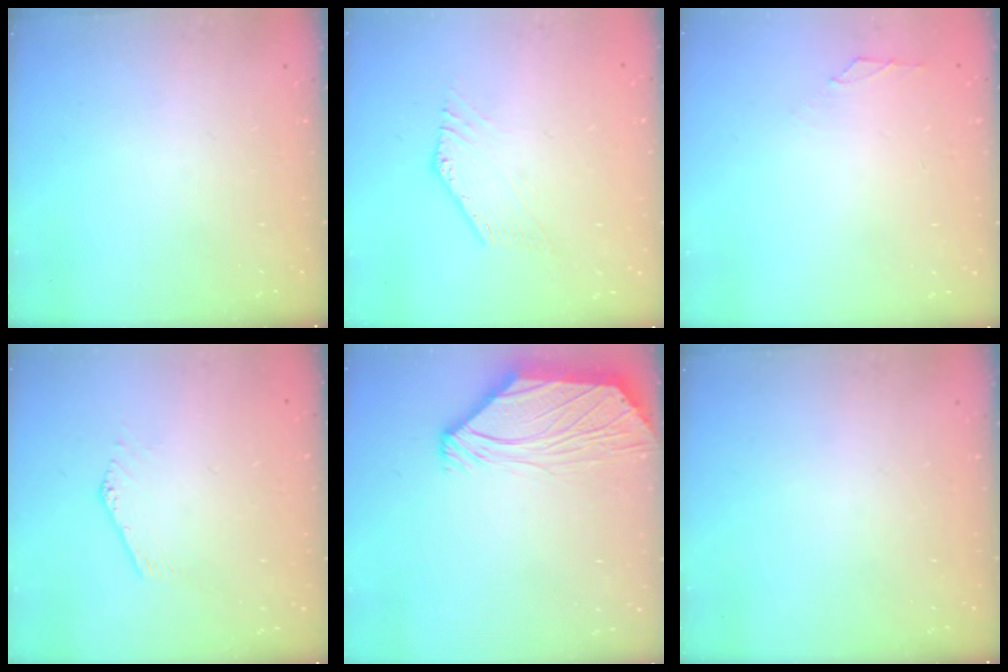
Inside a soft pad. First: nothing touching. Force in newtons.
{"total": 0.0}
{"total": 0.8, "press": 0.6, "slide": 0.5}
{"total": 0.7, "press": 0.6, "slide": 0.2}
{"total": 5.6, "press": 5.5, "slide": 1.1}
{"total": 0.0}